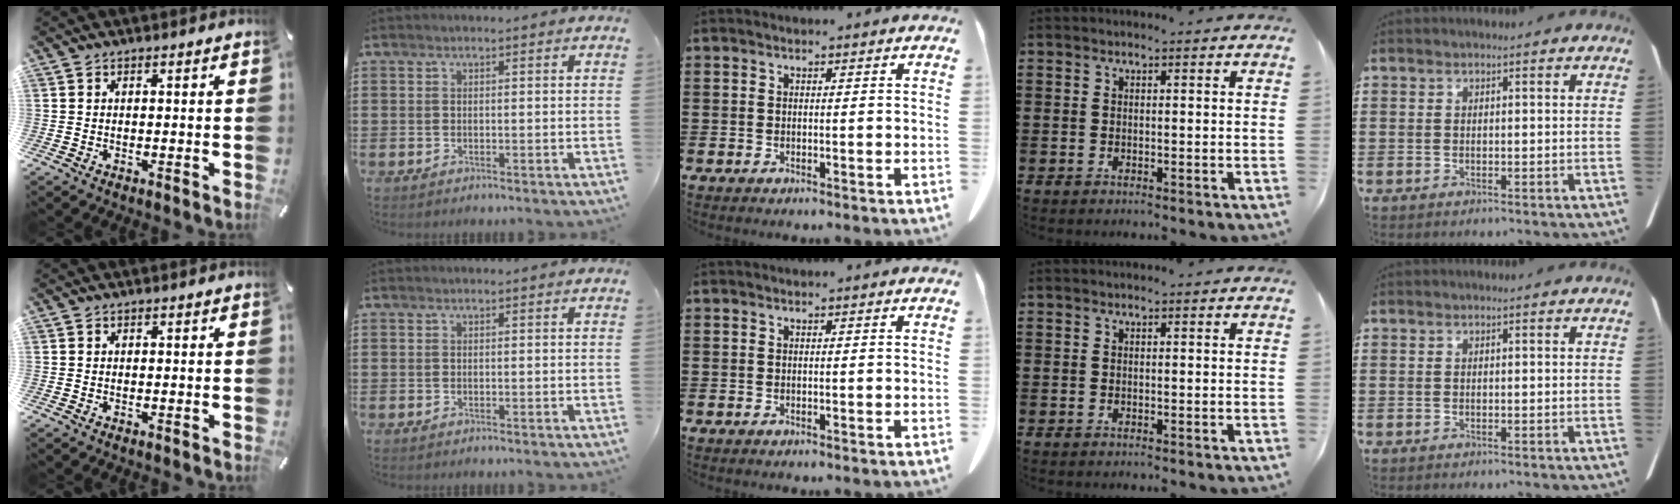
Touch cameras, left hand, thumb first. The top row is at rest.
{}